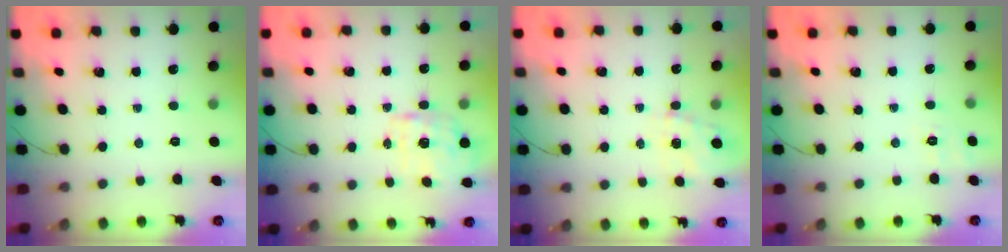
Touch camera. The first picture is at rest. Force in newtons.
{"total": 2.2, "press": 2.1, "slide": 0.4}
{"total": 0.9, "press": 0.4, "slide": 0.8}
{"total": 1.9, "press": 0.6, "slide": 1.9}